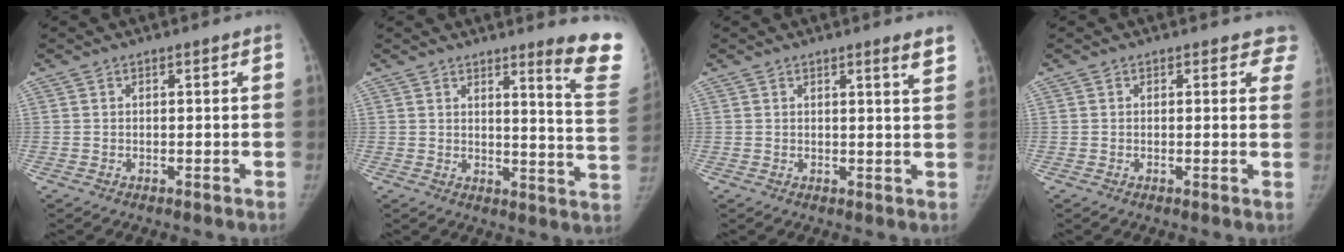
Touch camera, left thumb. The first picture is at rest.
{"total": 12.2, "force": [9.1, 0.5, 8.1], "torque": [-0.078, -0.085, 0.101]}
{"total": 3.1, "force": [2.2, 0.0, 2.2], "torque": [-0.028, -0.016, 0.029]}
{"total": 3.9, "force": [3.3, 1.8, 0.7], "torque": [0.031, -0.014, 0.014]}